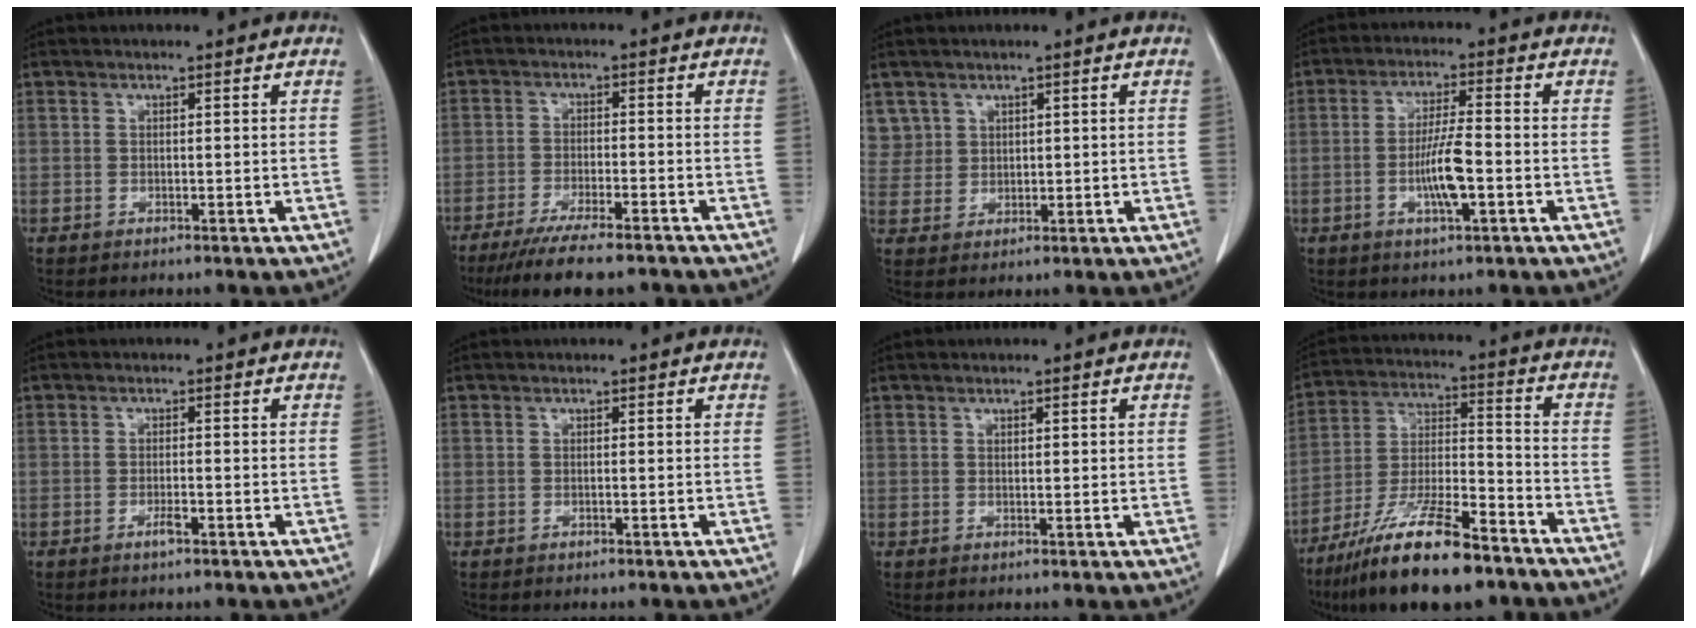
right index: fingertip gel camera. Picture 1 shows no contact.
{"total": 11.3, "force": [-9.2, 1.4, 6.3], "torque": [-0.093, -0.023, -0.144]}
{"total": 4.5, "force": [2.4, 3.8, -0.3], "torque": [0.019, 0.007, 0.050]}
{"total": 6.9, "force": [-1.9, 0.9, 6.6], "torque": [-0.127, -0.001, -0.034]}
{"total": 1.7, "force": [-1.0, 0.2, 1.4], "torque": [-0.027, 0.000, -0.017]}
{"total": 0.0}
{"total": 0.8, "force": [0.4, 0.4, 0.6], "torque": [-0.009, -0.001, 0.006]}
{"total": 17.1, "force": [-12.4, 3.1, 11.3], "torque": [-0.225, -0.019, -0.223]}